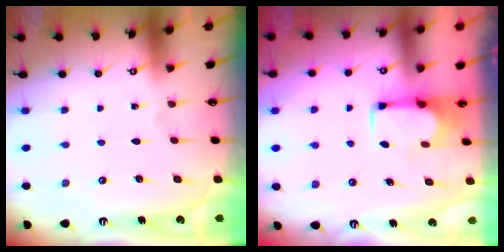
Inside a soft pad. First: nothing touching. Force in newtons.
{"total": 1.6, "press": 1.5, "slide": 0.6}